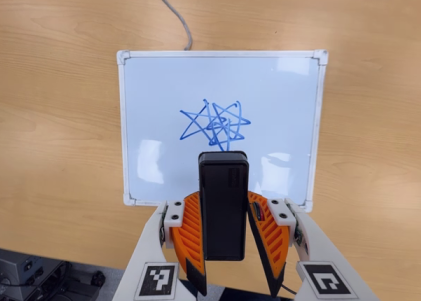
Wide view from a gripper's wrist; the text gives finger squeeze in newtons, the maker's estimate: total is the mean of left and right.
{"total": 5.1, "left": 4.8, "right": 5.4}